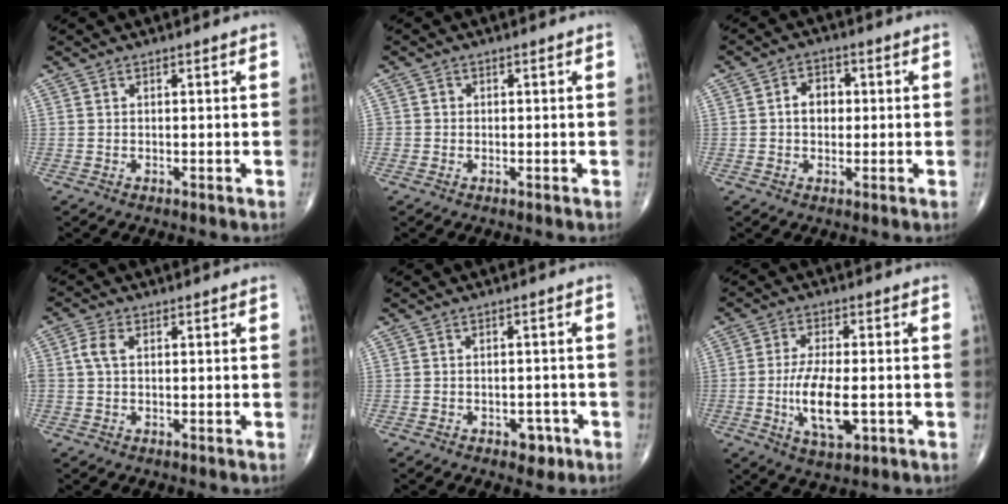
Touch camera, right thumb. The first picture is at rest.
{"total": 1.2, "force": [-0.1, 1.2, 0.1], "torque": [0.007, 0.005, -0.004]}
{"total": 5.0, "force": [0.3, 3.8, 3.2], "torque": [-0.033, 0.013, 0.000]}
{"total": 3.4, "force": [0.6, 2.0, 2.6], "torque": [-0.070, 0.010, 0.010]}
{"total": 3.2, "force": [-1.7, 2.0, 1.7], "torque": [-0.009, 0.011, -0.019]}
{"total": 9.9, "force": [-2.1, 4.0, 8.8], "torque": [-0.167, -0.004, -0.034]}